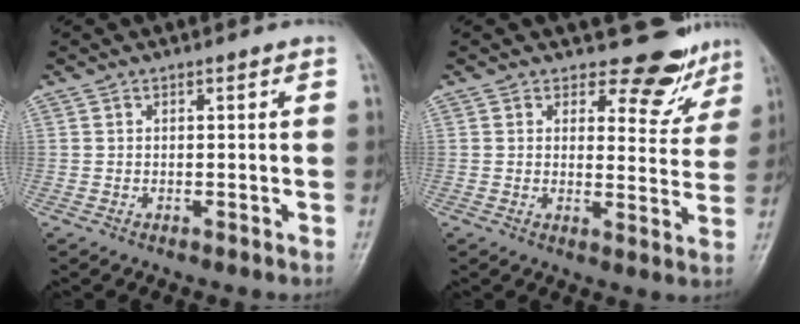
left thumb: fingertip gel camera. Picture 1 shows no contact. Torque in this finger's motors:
{"motor_torque": [0.04, -0.03, 0.01, -0.20, 0.07]}